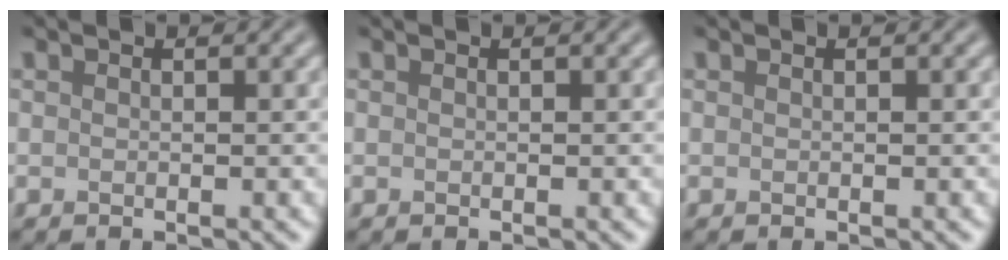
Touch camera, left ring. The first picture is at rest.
{"total": 0.0}
{"total": 0.0}